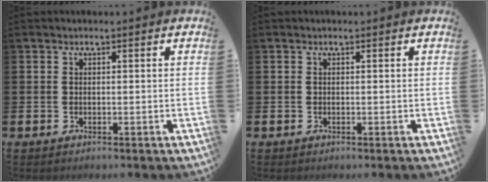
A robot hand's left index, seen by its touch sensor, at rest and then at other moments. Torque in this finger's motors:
{"motor_torque": [0.00, 0.00, 0.00, 0.00]}